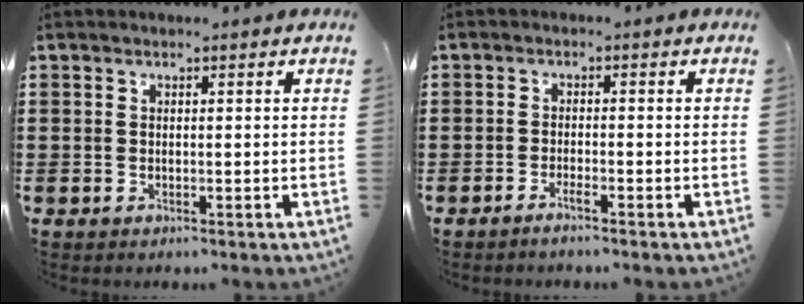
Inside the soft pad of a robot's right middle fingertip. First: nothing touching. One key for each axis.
{"total": 1.6, "fx": -1.2, "fy": -0.1, "fz": 1.0, "tx": -0.019, "ty": -0.004, "tz": -0.021}